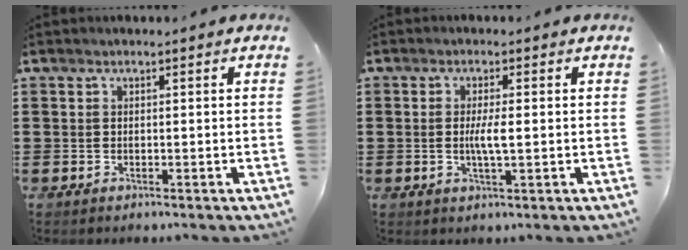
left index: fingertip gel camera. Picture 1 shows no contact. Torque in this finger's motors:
{"motor_torque": [0.59, 0.11, 0.11, 0.10]}